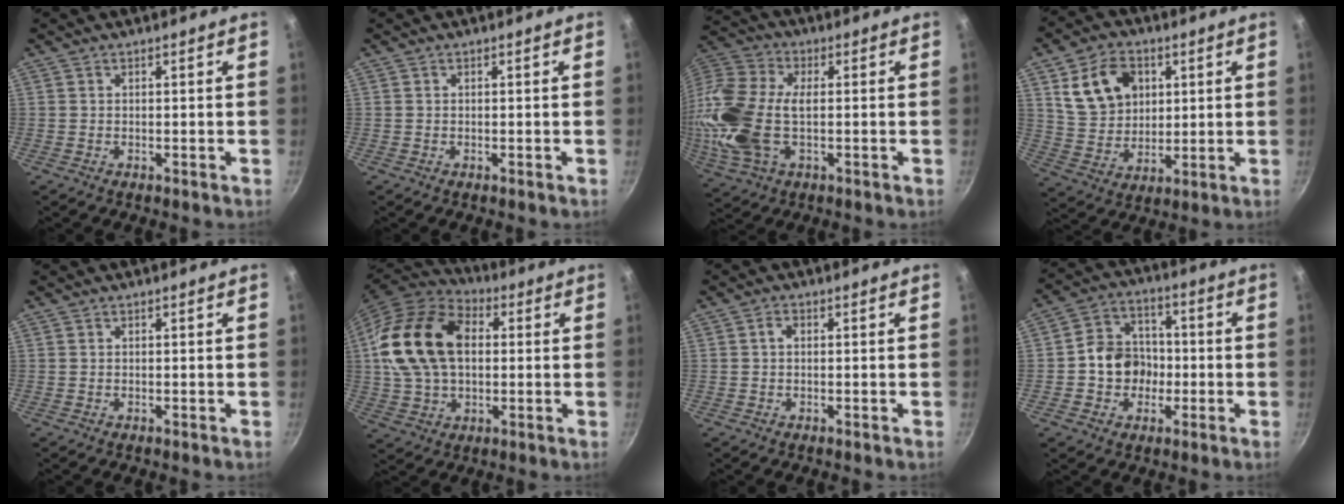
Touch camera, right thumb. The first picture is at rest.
{"total": 0.0}
{"total": 18.5, "force": [-0.8, 10.7, 15.1], "torque": [-0.325, 0.015, -0.025]}
{"total": 13.6, "force": [4.6, 10.1, 7.8], "torque": [-0.116, -0.010, 0.089]}
{"total": 0.0}
{"total": 20.2, "force": [2.7, 13.8, 14.5], "torque": [-0.253, 0.021, 0.040]}
{"total": 1.3, "force": [0.1, 0.9, 0.9], "torque": [-0.017, 0.006, 0.000]}
{"total": 10.2, "force": [-1.6, 8.8, 4.9], "torque": [-0.044, 0.030, -0.038]}